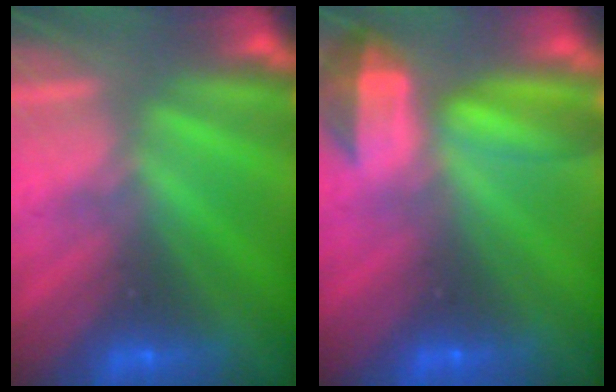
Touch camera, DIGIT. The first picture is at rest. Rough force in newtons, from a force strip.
{"total": 8.1}